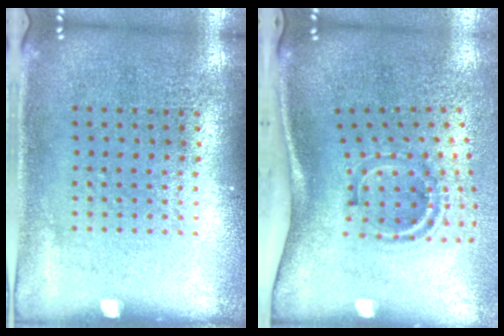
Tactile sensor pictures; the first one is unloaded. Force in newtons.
{"total": 2.0, "press": 1.2, "slide": 1.7}